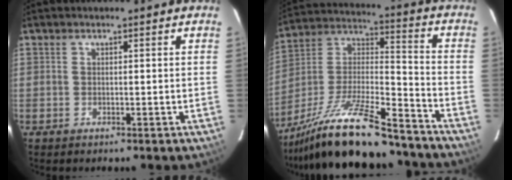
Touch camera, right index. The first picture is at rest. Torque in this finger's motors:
{"motor_torque": [1.13, -1.01, 0.81, 0.20]}